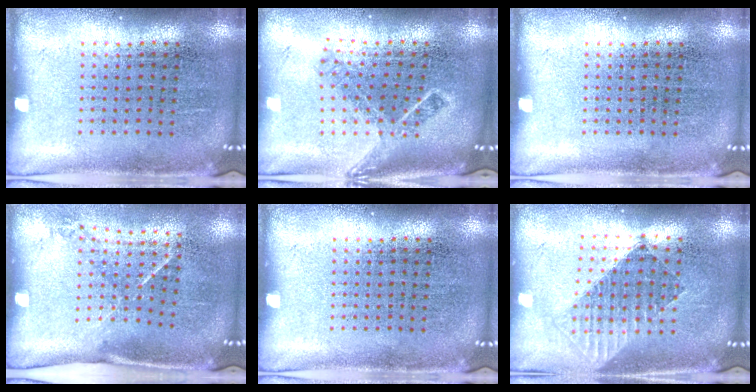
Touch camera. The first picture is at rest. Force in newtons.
{"total": 1.9, "press": 1.4, "slide": 1.3}
{"total": 0.0}
{"total": 1.5, "press": 1.0, "slide": 1.1}
{"total": 0.0}
{"total": 1.5, "press": 1.3, "slide": 0.8}